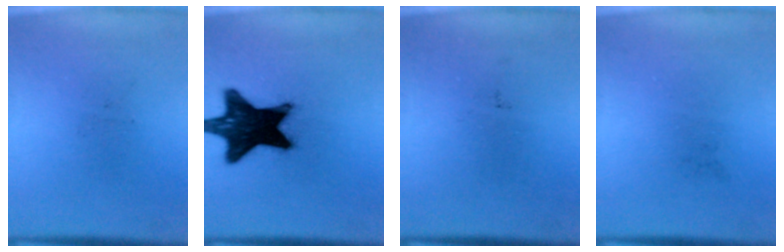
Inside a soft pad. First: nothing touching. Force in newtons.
{"total": 18.9}
{"total": 0.0}
{"total": 0.0}